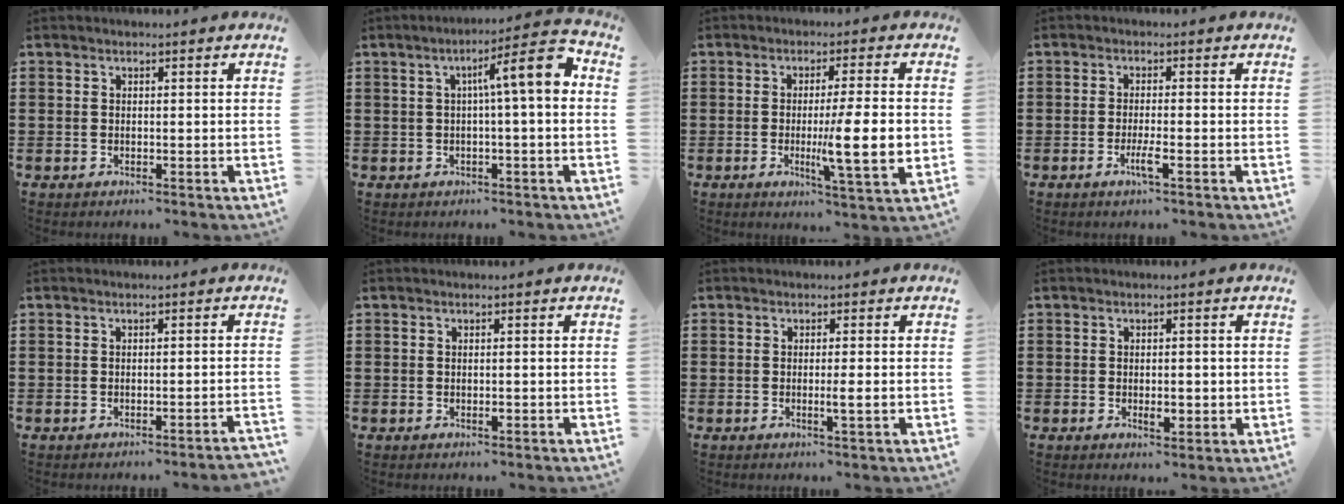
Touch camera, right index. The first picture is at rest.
{"total": 7.8, "force": [1.1, 0.9, 7.6], "torque": [-0.126, -0.004, 0.008]}
{"total": 10.2, "force": [-1.1, 1.1, 10.0], "torque": [-0.159, -0.017, -0.021]}
{"total": 3.0, "force": [-1.4, 0.2, 2.7], "torque": [-0.059, -0.008, -0.029]}
{"total": 0.9, "force": [-0.8, -0.1, 0.5], "torque": [-0.009, -0.002, -0.015]}
{"total": 0.9, "force": [-0.2, 0.2, 0.8], "torque": [-0.016, -0.005, -0.002]}
{"total": 2.1, "force": [-0.4, -0.1, 2.0], "torque": [-0.034, -0.006, -0.008]}
{"total": 2.4, "force": [-0.3, 1.1, 2.1], "torque": [-0.030, -0.001, -0.007]}